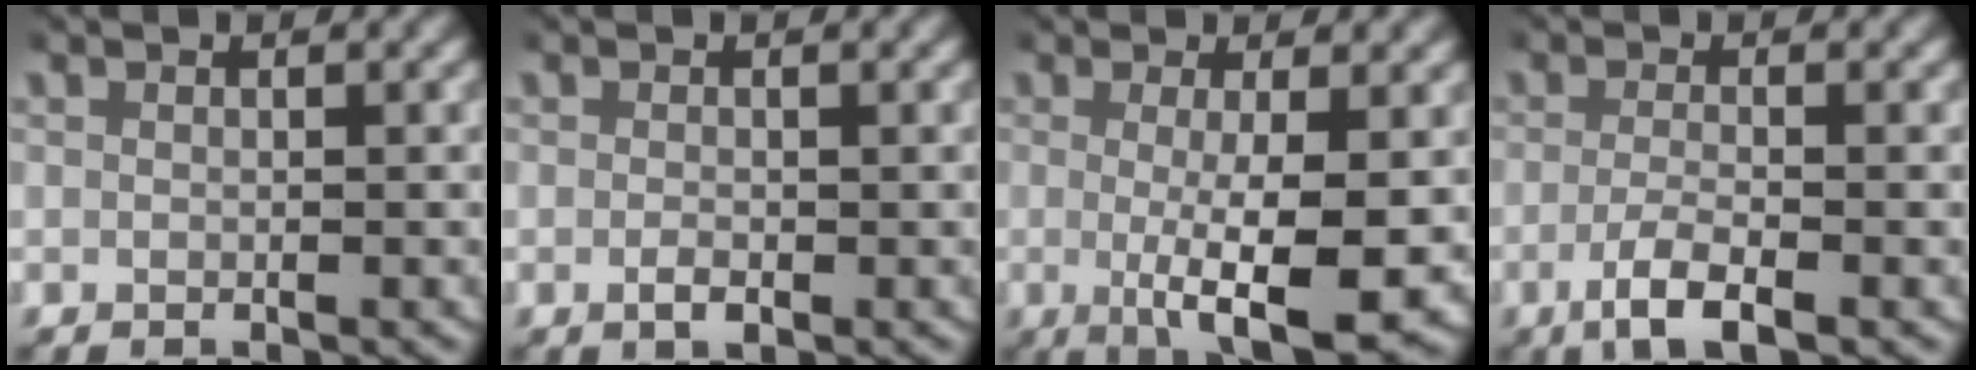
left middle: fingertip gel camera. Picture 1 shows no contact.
{"total": 0.8, "force": [-0.2, 0.4, 0.7], "torque": [-0.014, -0.006, -0.001]}
{"total": 6.6, "force": [-1.7, 1.9, 6.1], "torque": [-0.100, -0.028, -0.010]}
{"total": 3.5, "force": [-1.8, 0.9, 2.8], "torque": [-0.057, -0.017, -0.022]}